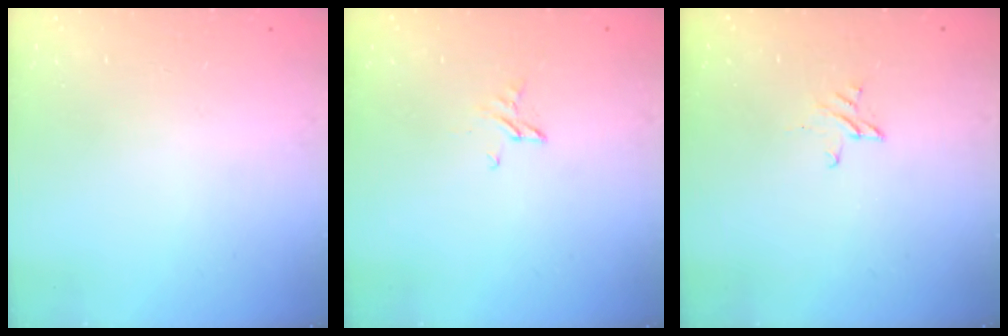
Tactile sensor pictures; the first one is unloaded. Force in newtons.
{"total": 2.6, "press": 2.6, "slide": 0.3}
{"total": 2.3, "press": 2.3, "slide": 0.2}